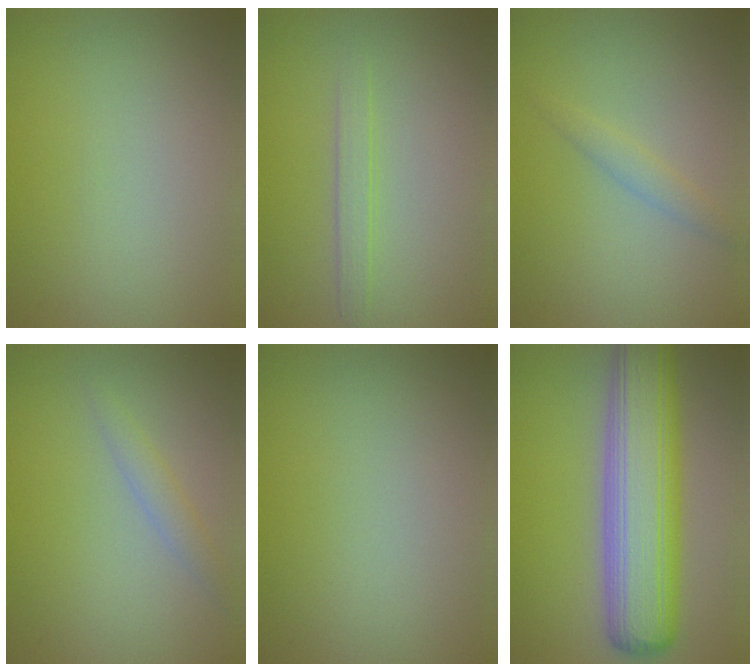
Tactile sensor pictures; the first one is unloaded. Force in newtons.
{"total": 1.8, "press": 1.8, "slide": 0.0}
{"total": 1.4, "press": 1.4, "slide": 0.0}
{"total": 1.5, "press": 1.5, "slide": 0.1}
{"total": 0.0}
{"total": 10.5, "press": 10.5, "slide": 0.5}